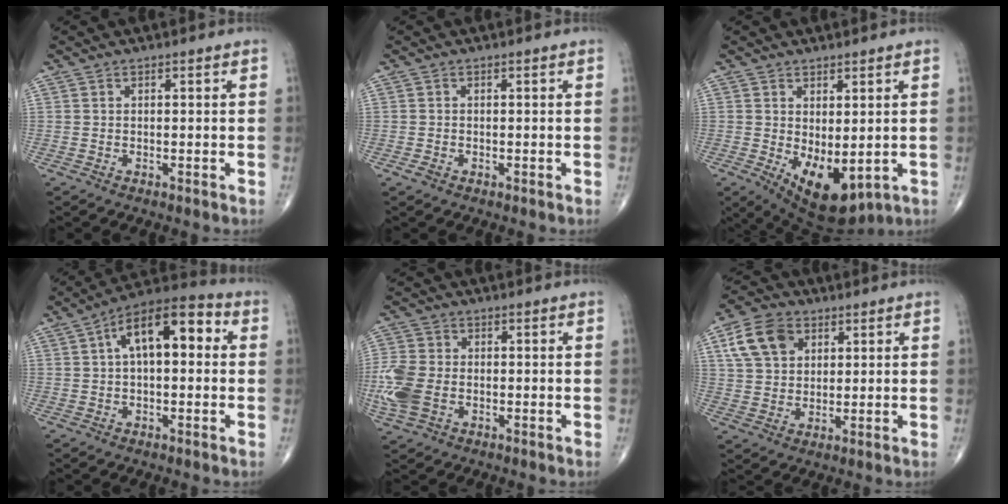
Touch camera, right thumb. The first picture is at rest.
{"total": 1.1, "force": [-0.6, 0.8, 0.3], "torque": [-0.004, 0.005, -0.014]}
{"total": 10.2, "force": [-1.5, 5.1, 8.7], "torque": [-0.124, -0.015, 0.002]}
{"total": 14.0, "force": [2.8, 6.7, 11.9], "torque": [-0.177, 0.040, 0.036]}
{"total": 9.3, "force": [-2.0, 6.3, 6.5], "torque": [-0.172, 0.002, -0.041]}
{"total": 10.0, "force": [4.0, 7.1, 5.8], "torque": [-0.091, -0.002, 0.073]}